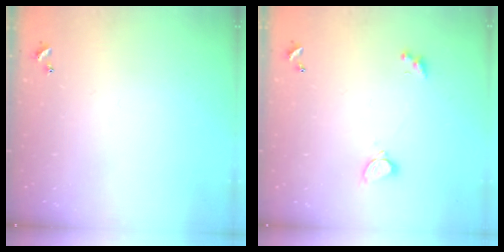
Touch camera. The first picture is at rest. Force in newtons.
{"total": 2.1, "press": 1.8, "slide": 1.0}